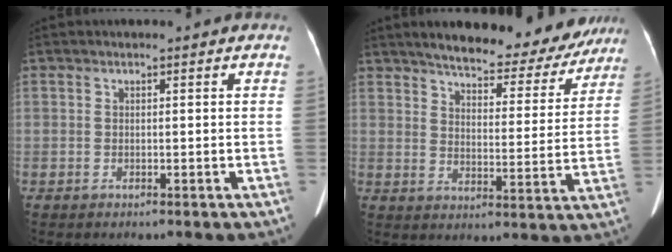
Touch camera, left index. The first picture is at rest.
{"total": 18.6, "force": [16.2, 4.8, 7.7], "torque": [-0.094, -0.007, 0.208]}